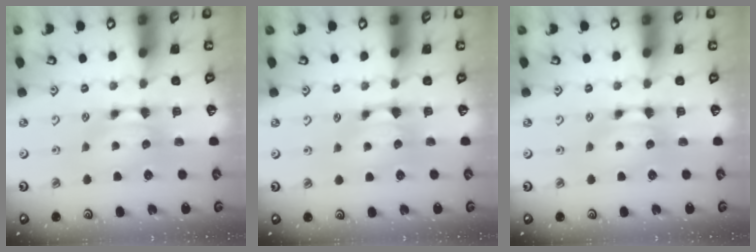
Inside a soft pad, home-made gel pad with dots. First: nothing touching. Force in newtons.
{"total": 0.9, "press": 0.7, "slide": 0.6}
{"total": 0.0}